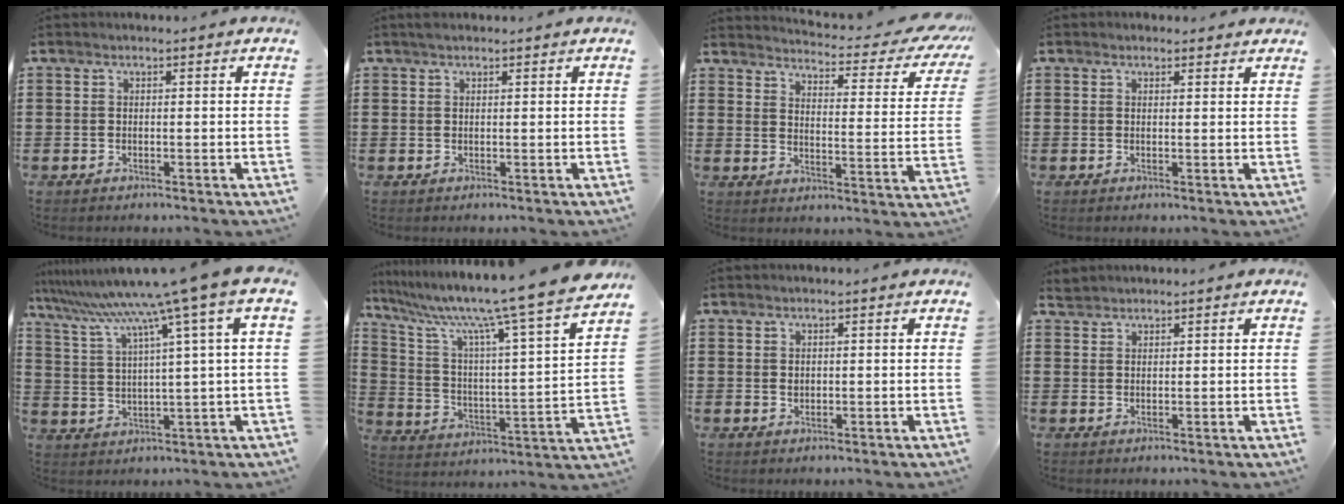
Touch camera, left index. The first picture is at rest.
{"total": 0.8, "force": [0.7, 0.3, 0.4], "torque": [-0.008, 0.002, 0.012]}
{"total": 3.7, "force": [3.2, 0.2, 1.9], "torque": [-0.040, -0.034, 0.045]}
{"total": 1.2, "force": [1.0, 0.7, 0.1], "torque": [-0.005, 0.005, 0.019]}
{"total": 9.7, "force": [6.7, -1.5, 6.9], "torque": [-0.160, -0.046, 0.101]}
{"total": 11.1, "force": [9.4, -1.2, 5.8], "torque": [-0.141, -0.079, 0.143]}
{"total": 0.7, "force": [0.3, 0.5, 0.5], "torque": [-0.011, 0.003, 0.005]}
{"total": 1.5, "force": [1.4, 0.4, 0.0], "torque": [-0.005, 0.001, 0.029]}